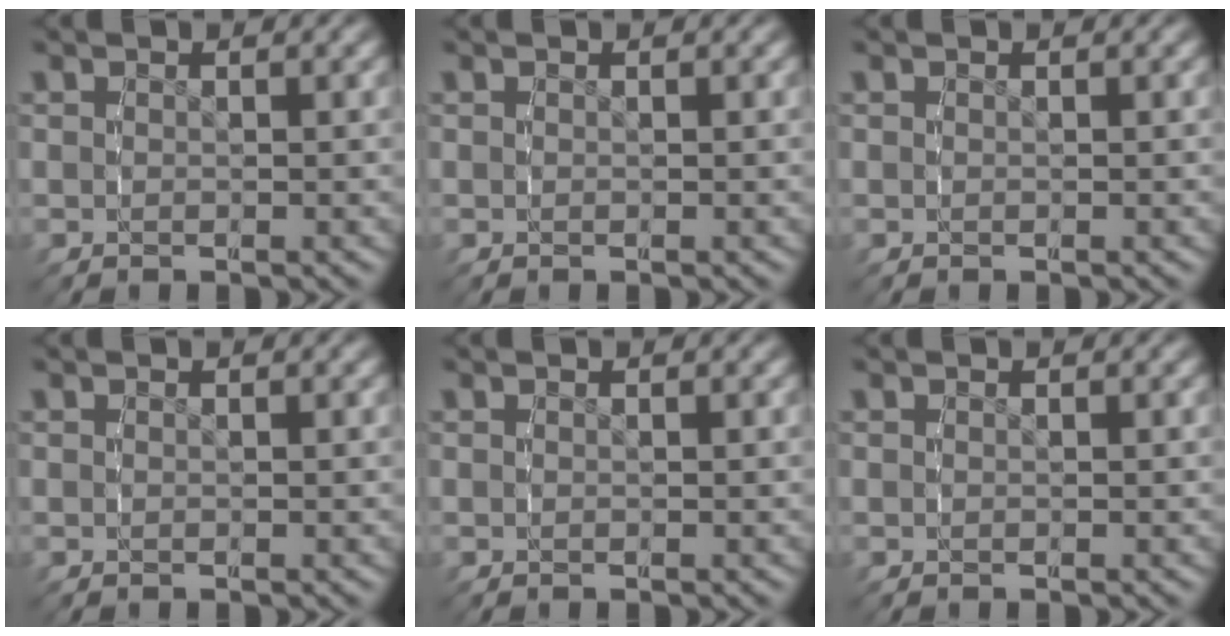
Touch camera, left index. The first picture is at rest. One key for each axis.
{"total": 0.0}
{"total": 0.0}
{"total": 0.0}
{"total": 0.0}
{"total": 0.0}